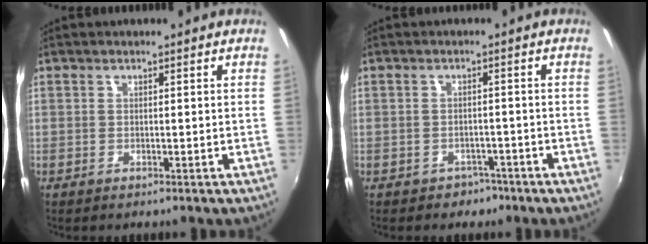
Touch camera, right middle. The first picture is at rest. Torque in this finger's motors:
{"motor_torque": [0.22, -0.23, 0.00, -0.01]}